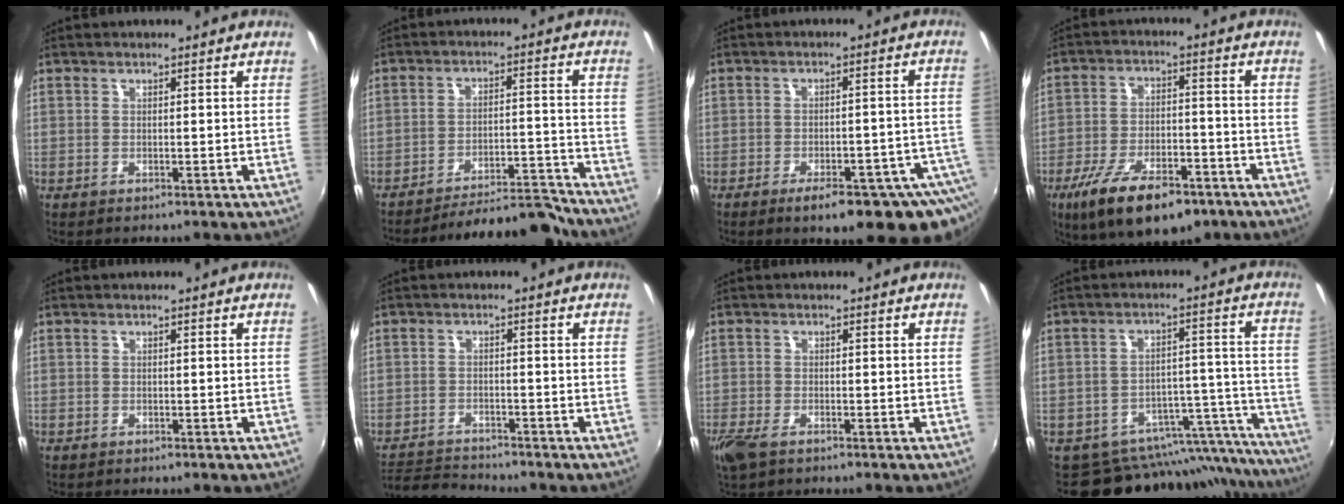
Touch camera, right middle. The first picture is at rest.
{"total": 14.3, "force": [-13.6, 2.0, 3.7], "torque": [-0.065, 0.031, -0.181]}
{"total": 16.6, "force": [-12.0, 4.8, 10.4], "torque": [-0.125, -0.028, -0.147]}
{"total": 16.6, "force": [-10.6, 6.7, 10.9], "torque": [-0.212, -0.026, -0.167]}
{"total": 0.8, "force": [-0.5, 0.6, 0.0], "torque": [-0.002, 0.001, -0.006]}
{"total": 5.2, "force": [-4.9, 1.7, 0.0], "torque": [-0.017, 0.016, -0.091]}
{"total": 4.2, "force": [-2.8, 1.7, 2.5], "torque": [-0.066, -0.013, -0.055]}
{"total": 18.5, "force": [-16.7, 7.1, 3.7], "torque": [-0.033, 0.057, -0.220]}